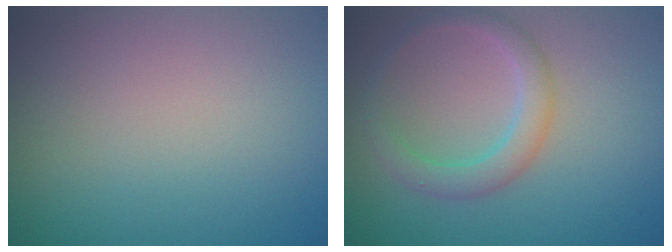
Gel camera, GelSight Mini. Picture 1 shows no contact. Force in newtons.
{"total": 2.8, "press": 2.8, "slide": 0.1}